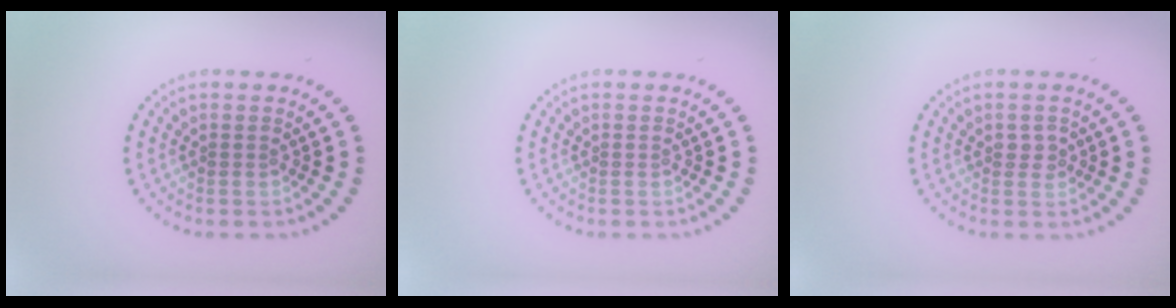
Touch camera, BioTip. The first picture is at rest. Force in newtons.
{"total": 0.0}
{"total": 1.2, "press": 1.2, "slide": 0.0}